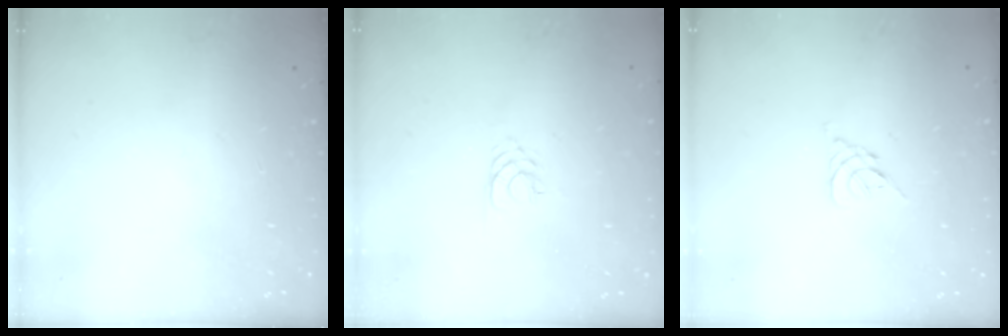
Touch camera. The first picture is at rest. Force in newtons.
{"total": 1.7, "press": 1.7, "slide": 0.2}
{"total": 2.6, "press": 2.5, "slide": 0.7}